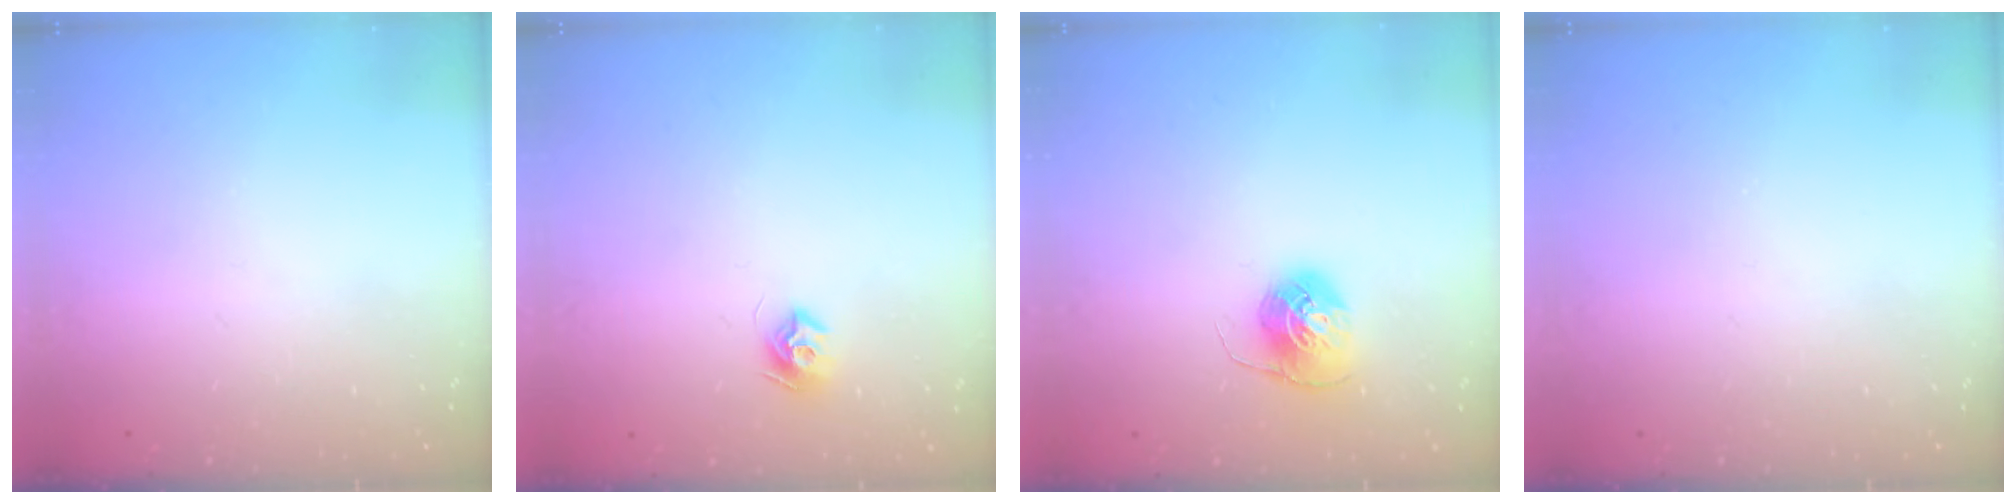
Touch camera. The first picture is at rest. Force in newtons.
{"total": 7.6, "press": 7.6, "slide": 0.2}
{"total": 7.1, "press": 7.1, "slide": 0.5}
{"total": 0.0}